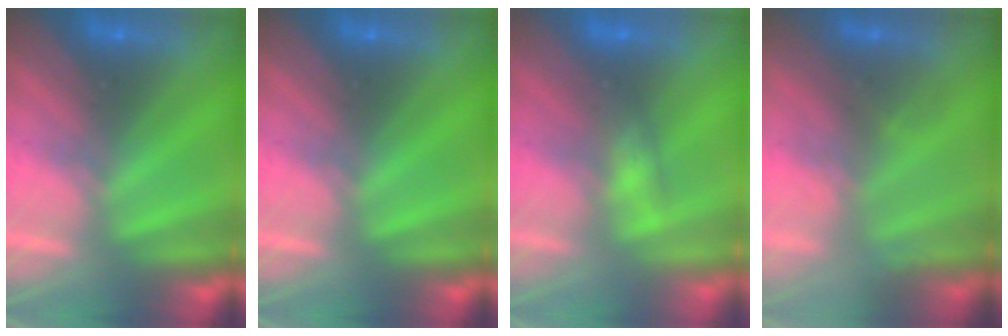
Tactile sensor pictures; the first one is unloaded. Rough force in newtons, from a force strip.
{"total": 0.0}
{"total": 2.7}
{"total": 2.8}